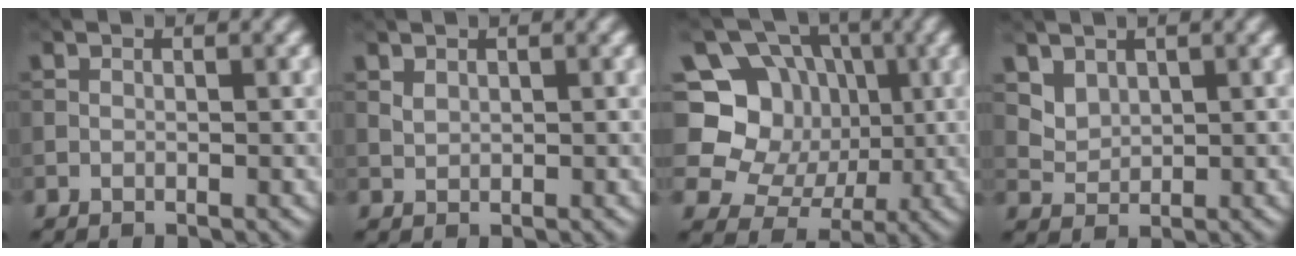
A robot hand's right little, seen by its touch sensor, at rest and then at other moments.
{"total": 0.9, "force": [0.6, 0.5, 0.4], "torque": [-0.011, -0.001, 0.016]}
{"total": 9.5, "force": [1.1, 8.5, 4.0], "torque": [-0.079, 0.005, -0.006]}
{"total": 2.2, "force": [1.4, 1.4, 0.7], "torque": [-0.021, -0.013, 0.046]}